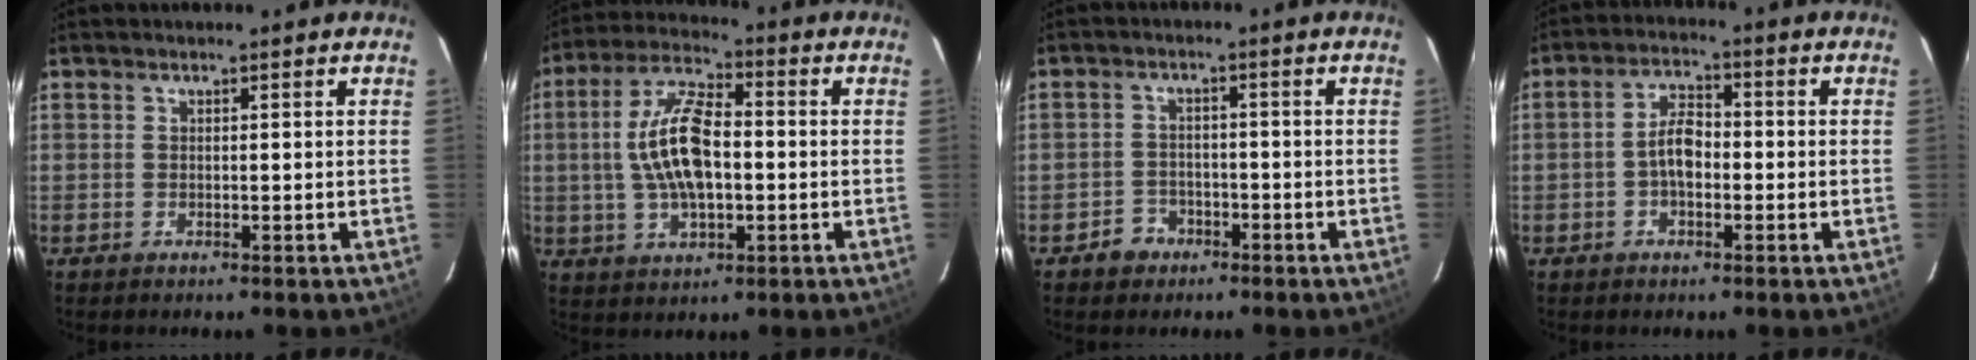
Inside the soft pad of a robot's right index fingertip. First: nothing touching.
{"total": 12.9, "force": [-0.4, 5.7, 11.6], "torque": [-0.234, 0.012, -0.005]}
{"total": 4.1, "force": [-2.5, 3.2, 0.3], "torque": [-0.016, 0.013, -0.039]}
{"total": 5.2, "force": [-1.0, 2.8, 4.3], "torque": [-0.082, 0.014, -0.017]}